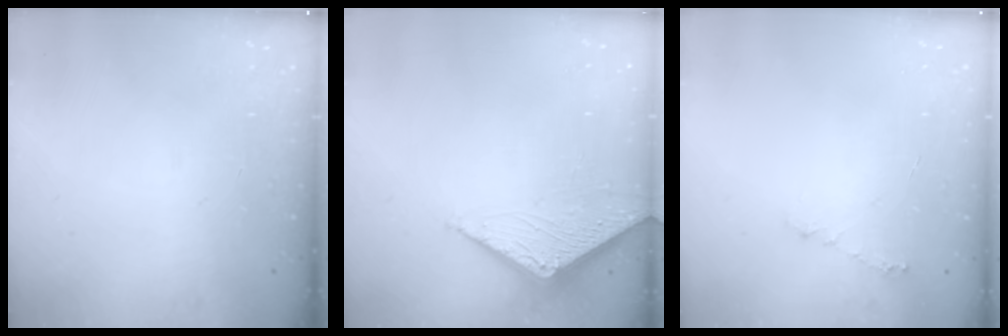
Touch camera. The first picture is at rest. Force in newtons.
{"total": 2.8, "press": 2.8, "slide": 0.3}
{"total": 4.2, "press": 4.2, "slide": 0.4}